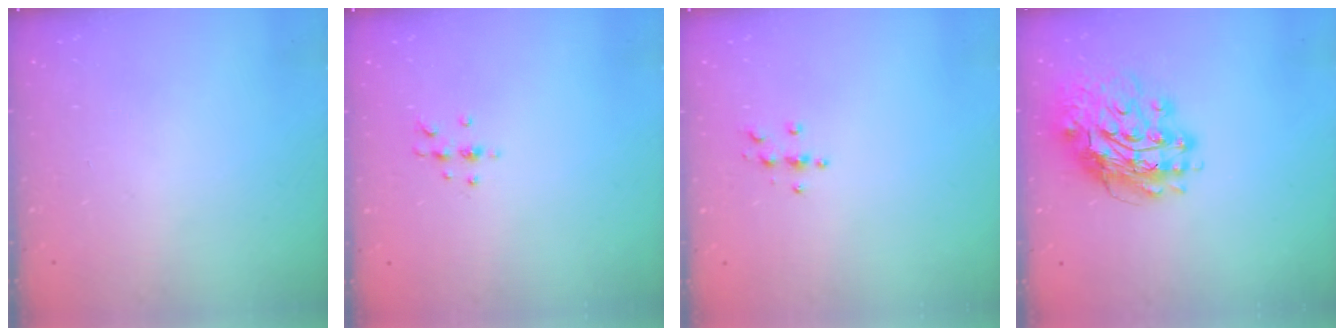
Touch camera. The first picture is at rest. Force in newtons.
{"total": 5.2, "press": 5.2, "slide": 0.6}
{"total": 4.0, "press": 3.9, "slide": 0.4}
{"total": 16.2, "press": 16.1, "slide": 2.1}